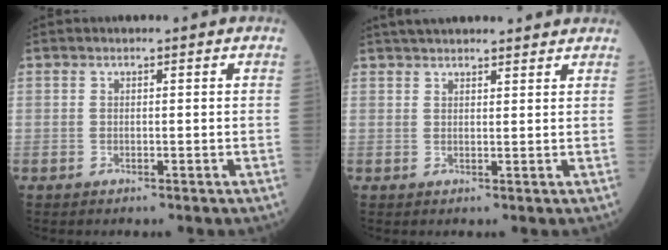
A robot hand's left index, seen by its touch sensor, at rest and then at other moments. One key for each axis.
{"total": 10.7, "fx": 9.8, "fy": 1.8, "fz": 4.1, "tx": -0.057, "ty": 0.035, "tz": 0.133}